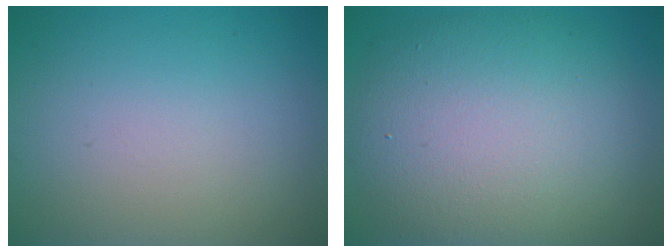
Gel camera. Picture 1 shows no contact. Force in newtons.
{"total": 10.4, "press": 10.4, "slide": 0.6}